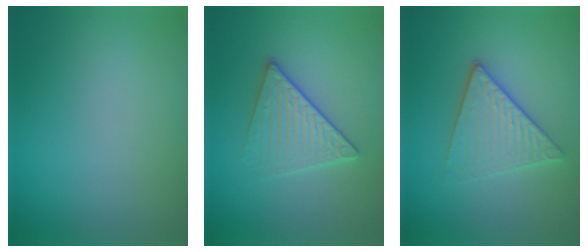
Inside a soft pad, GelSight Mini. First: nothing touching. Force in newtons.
{"total": 2.7, "press": 2.4, "slide": 1.2}
{"total": 3.9, "press": 3.4, "slide": 2.0}